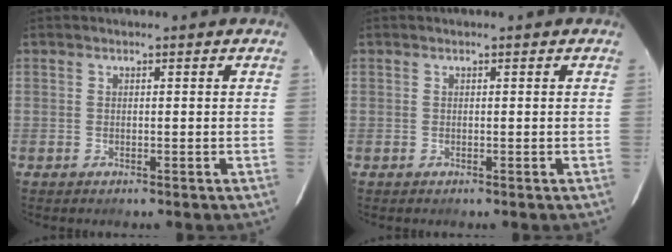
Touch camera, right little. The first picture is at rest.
{"total": 0.0}